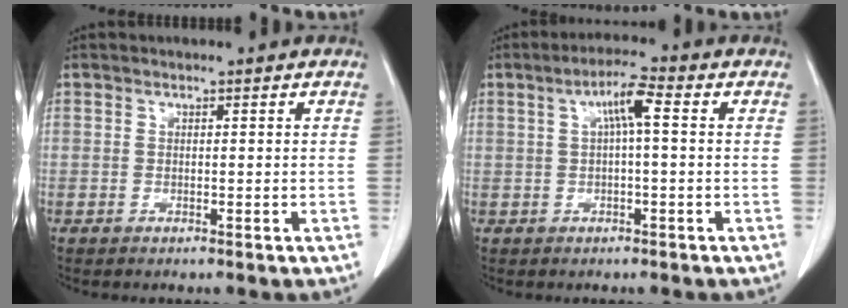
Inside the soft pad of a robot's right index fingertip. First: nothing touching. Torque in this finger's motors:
{"motor_torque": [0.60, 0.28, 0.14, 0.06]}